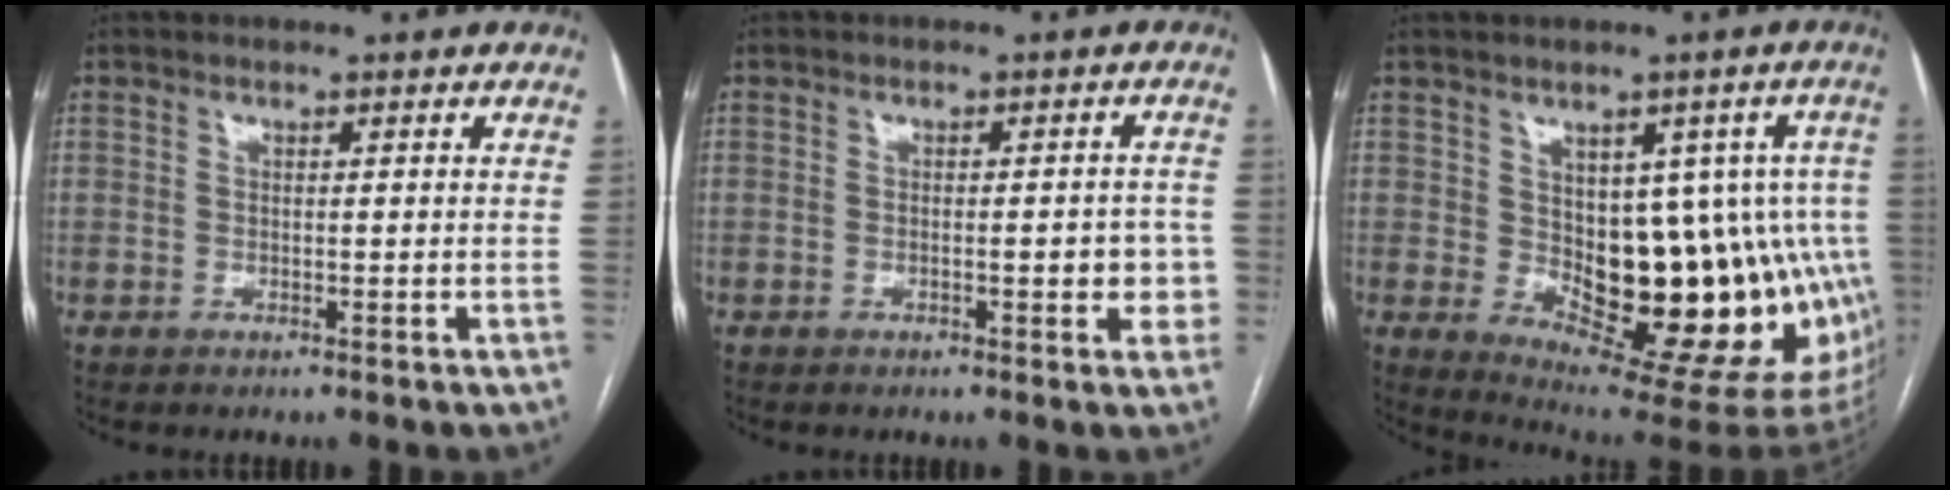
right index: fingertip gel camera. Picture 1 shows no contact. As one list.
[{"total": 4.3, "force": [-1.0, 1.5, 3.9], "torque": [-0.041, 0.008, -0.011]}, {"total": 18.4, "force": [-1.8, 8.4, 16.3], "torque": [-0.144, 0.025, 0.001]}]